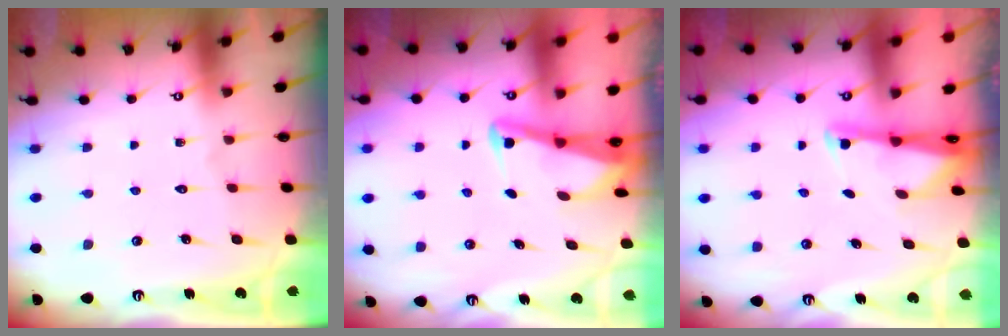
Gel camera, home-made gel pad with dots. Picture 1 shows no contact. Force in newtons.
{"total": 3.2, "press": 3.2, "slide": 0.4}
{"total": 2.1, "press": 2.0, "slide": 0.4}